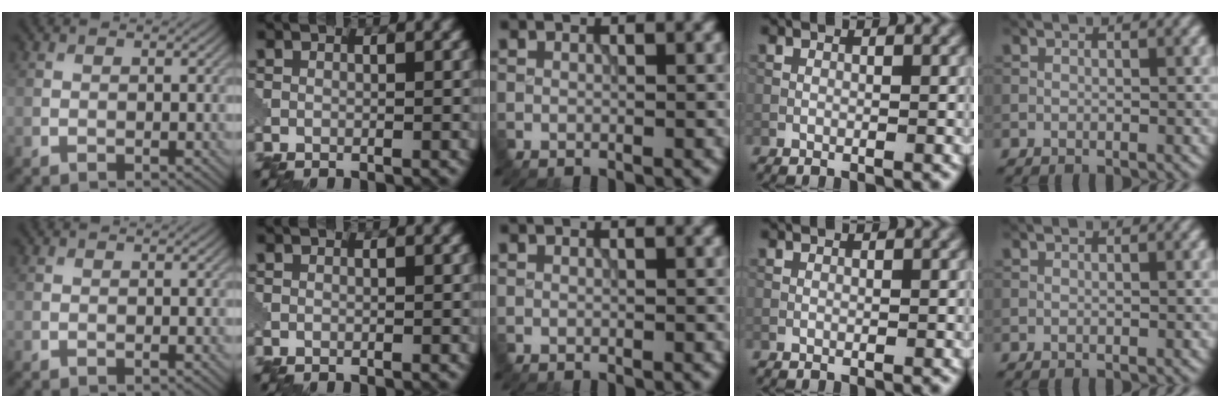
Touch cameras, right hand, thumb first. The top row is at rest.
{}